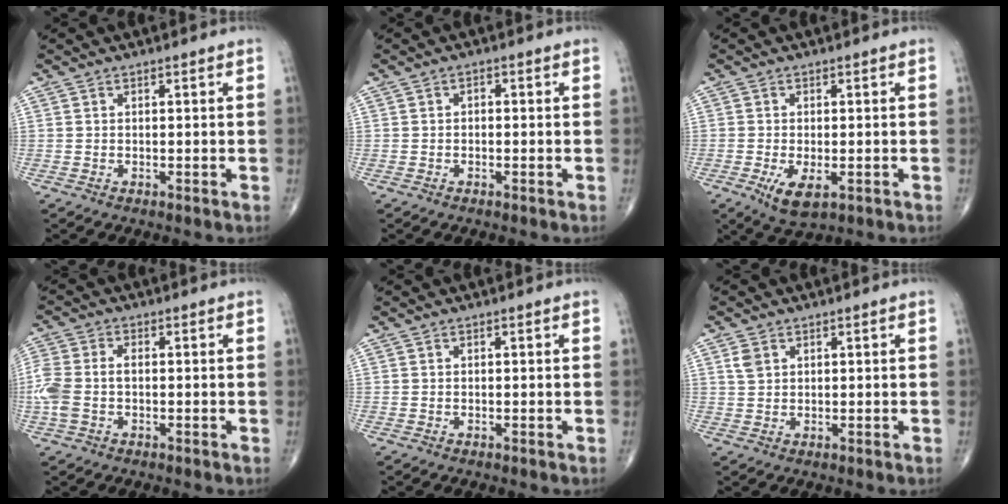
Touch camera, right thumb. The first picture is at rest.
{"total": 0.8, "force": [-0.2, 0.6, 0.5], "torque": [0.000, 0.005, -0.007]}
{"total": 5.4, "force": [-1.9, 2.4, 4.4], "torque": [-0.079, -0.011, -0.027]}
{"total": 7.9, "force": [-0.9, 4.9, 6.2], "torque": [-0.167, 0.019, -0.019]}
{"total": 0.0}
{"total": 2.5, "force": [1.1, 1.8, 1.3], "torque": [-0.022, -0.001, 0.026]}